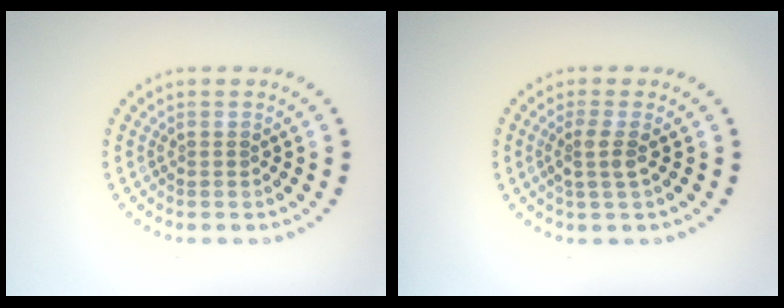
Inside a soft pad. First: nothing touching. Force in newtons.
{"total": 1.9, "press": 1.5, "slide": 1.2}